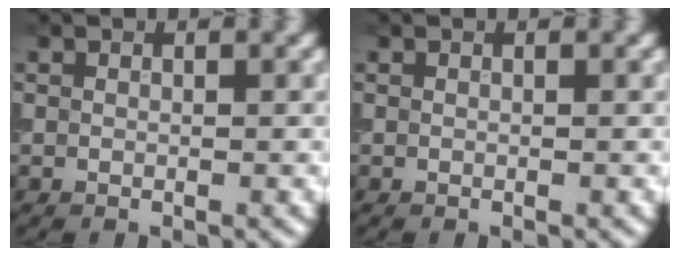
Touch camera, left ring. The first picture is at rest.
{"total": 0.0}